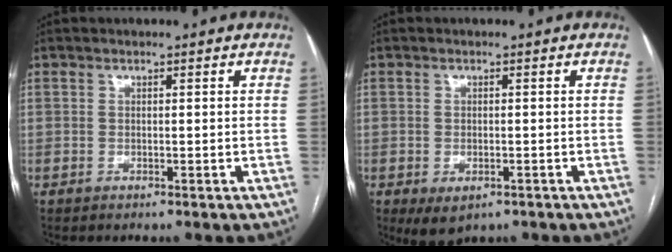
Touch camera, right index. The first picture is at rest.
{"total": 3.9, "force": [-2.0, 2.1, 2.7], "torque": [-0.046, -0.007, -0.019]}